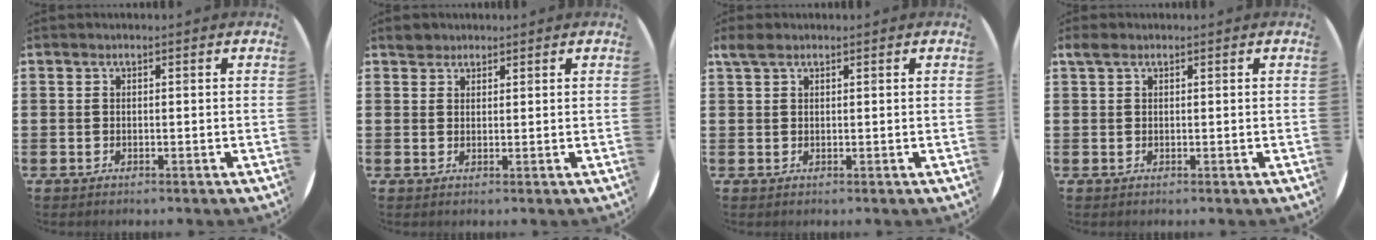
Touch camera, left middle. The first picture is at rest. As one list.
[{"total": 1.8, "force": [1.6, 0.8, -0.1], "torque": [0.006, 0.001, 0.030]}, {"total": 1.5, "force": [1.1, 0.7, 0.7], "torque": [-0.007, 0.003, 0.019]}, {"total": 0.9, "force": [0.6, 0.6, 0.4], "torque": [-0.009, 0.006, 0.011]}]